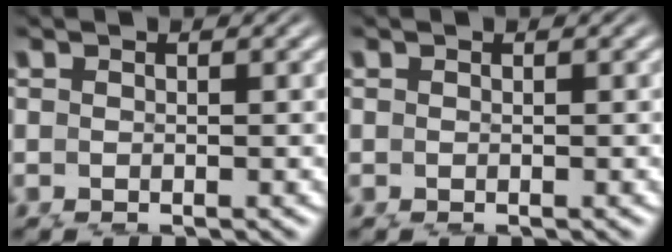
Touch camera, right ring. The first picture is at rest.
{"total": 0.0}